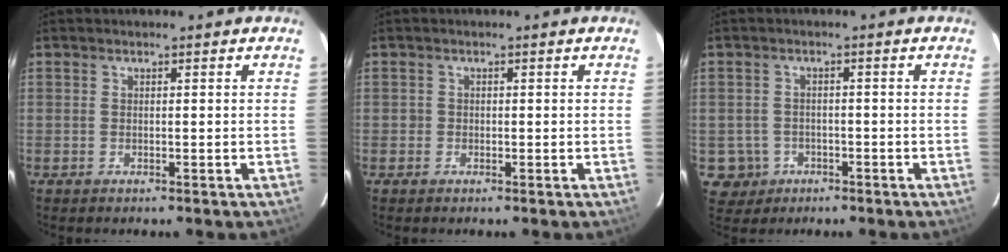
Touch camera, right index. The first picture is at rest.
{"total": 0.9, "force": [-0.2, 0.9, 0.0], "torque": [0.001, 0.000, -0.004]}
{"total": 4.7, "force": [-1.6, 4.3, 0.4], "torque": [-0.020, 0.015, -0.018]}